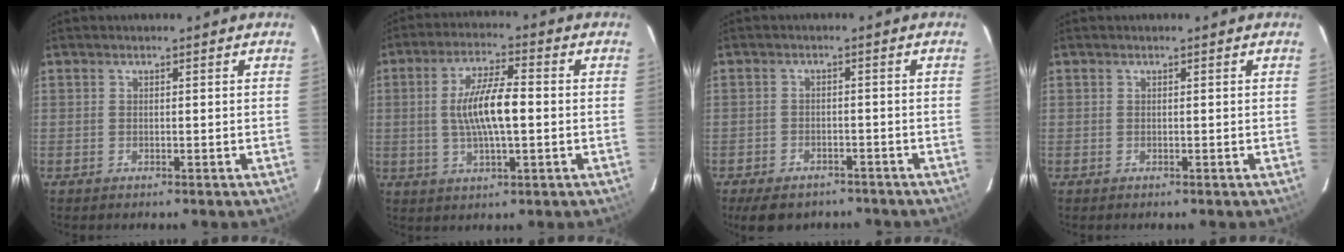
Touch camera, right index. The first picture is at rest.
{"total": 9.7, "force": [-0.2, 2.4, 9.4], "torque": [-0.177, 0.004, -0.001]}
{"total": 8.7, "force": [-6.7, 4.4, 3.3], "torque": [-0.080, -0.005, -0.093]}
{"total": 0.0}